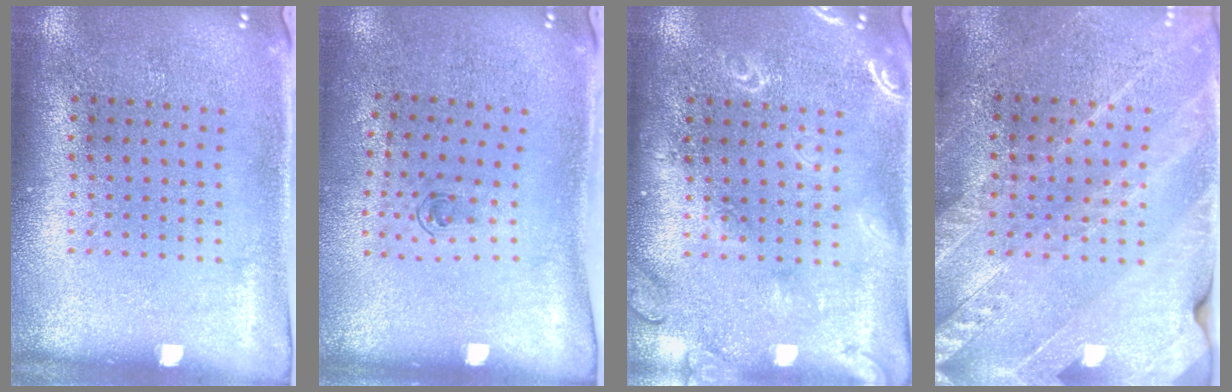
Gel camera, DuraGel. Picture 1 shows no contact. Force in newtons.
{"total": 0.6, "press": 0.4, "slide": 0.5}
{"total": 2.9, "press": 2.9, "slide": 0.4}
{"total": 2.6, "press": 2.5, "slide": 0.6}